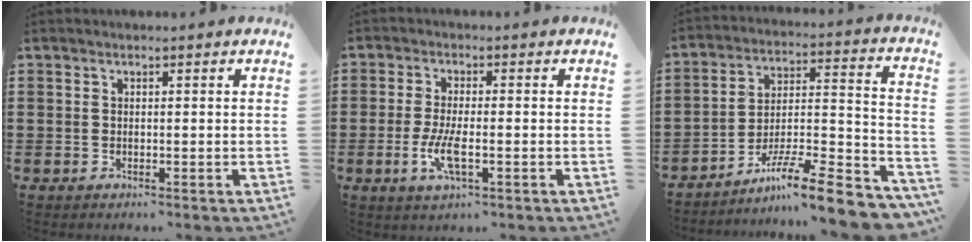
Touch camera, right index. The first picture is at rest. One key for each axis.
{"total": 5.2, "fx": -1.6, "fy": 1.4, "fz": 4.7, "tx": -0.105, "ty": -0.009, "tz": -0.035}
{"total": 11.0, "fx": -8.7, "fy": 0.8, "fz": 6.6, "tx": -0.089, "ty": 0.015, "tz": -0.165}